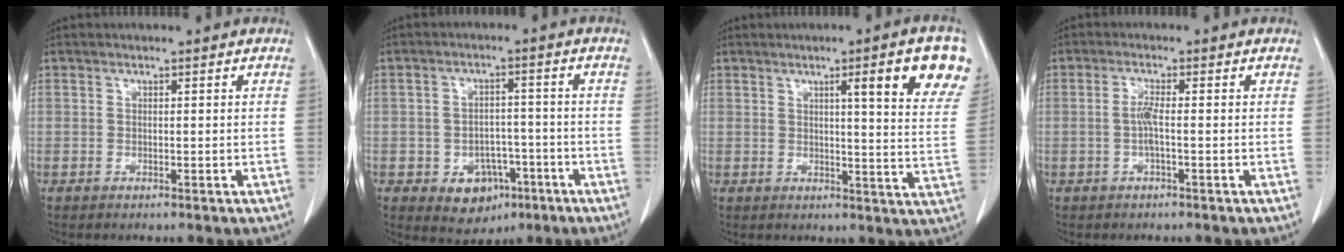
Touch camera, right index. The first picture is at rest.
{"total": 7.1, "force": [-3.2, 5.3, 3.5], "torque": [-0.049, 0.009, -0.038]}
{"total": 11.7, "force": [5.8, 0.2, 10.1], "torque": [-0.125, -0.012, 0.059]}
{"total": 2.3, "force": [-0.4, 0.0, 2.3], "torque": [-0.044, 0.002, -0.007]}